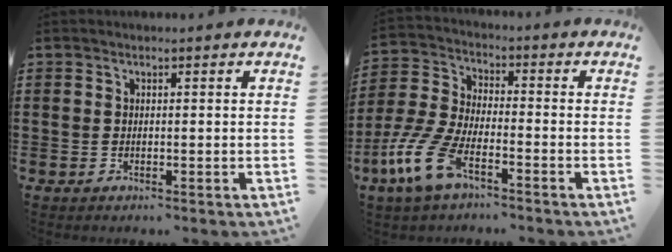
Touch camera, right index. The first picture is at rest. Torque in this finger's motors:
{"motor_torque": [0.98, 1.15, 0.66, 0.17]}